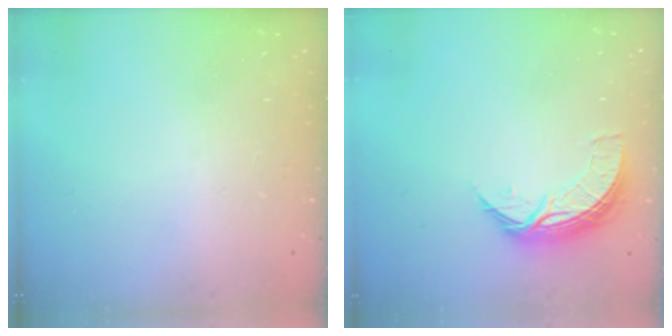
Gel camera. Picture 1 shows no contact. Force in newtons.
{"total": 7.9, "press": 7.9, "slide": 0.3}